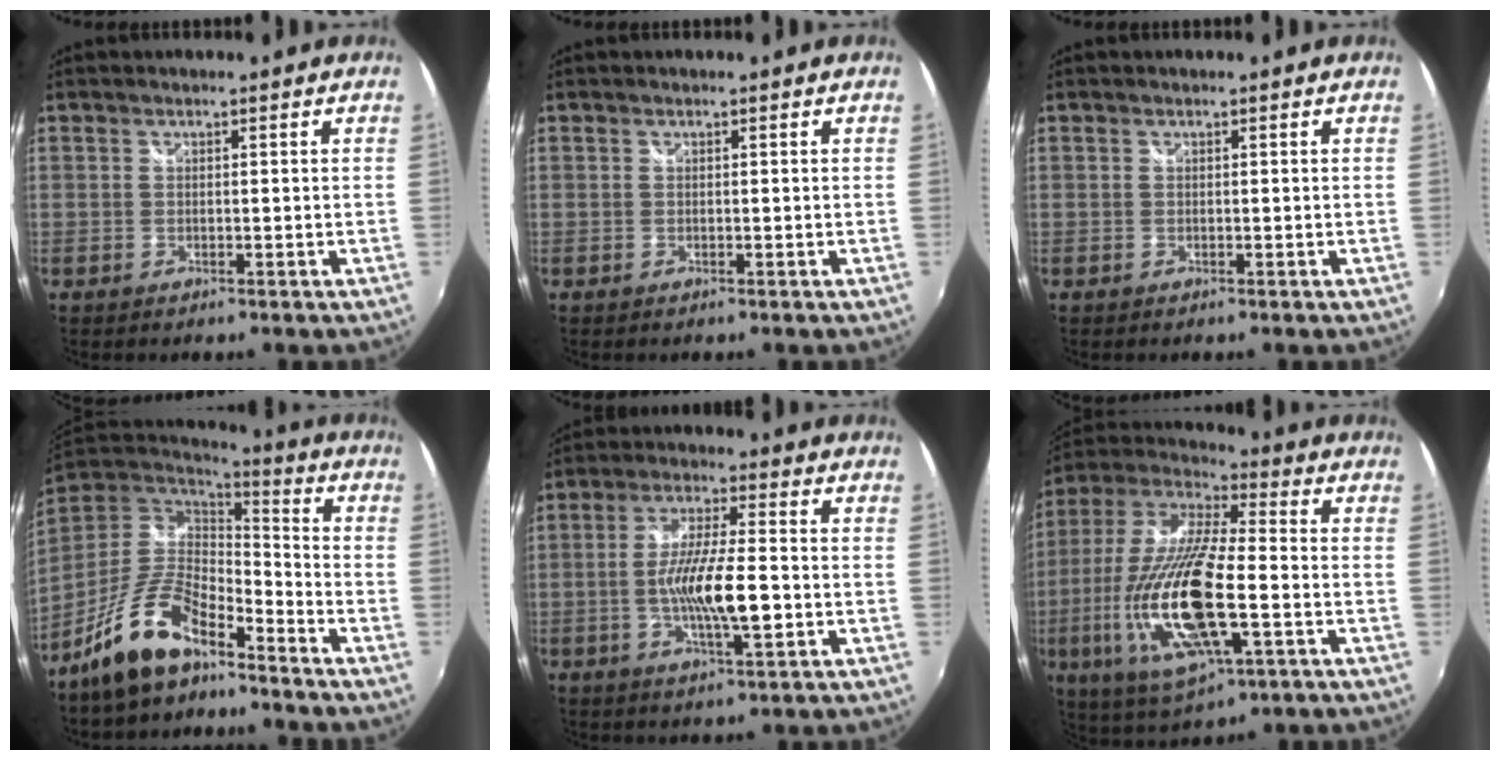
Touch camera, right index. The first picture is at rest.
{"total": 0.0}
{"total": 0.0}
{"total": 14.6, "force": [-10.3, 5.2, 8.9], "torque": [-0.189, -0.002, -0.190]}
{"total": 11.0, "force": [-2.3, 1.9, 10.6], "torque": [-0.198, -0.007, -0.042]}
{"total": 23.3, "force": [-5.6, 7.1, 21.5], "torque": [-0.431, -0.032, -0.102]}